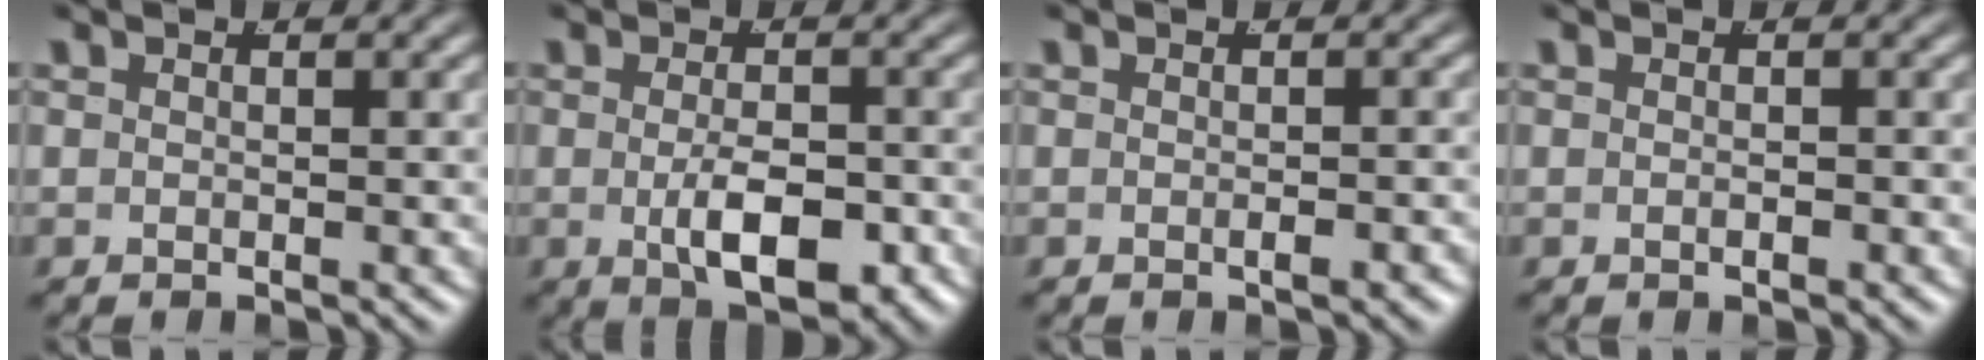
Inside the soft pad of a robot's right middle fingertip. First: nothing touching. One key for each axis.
{"total": 5.4, "fx": -1.6, "fy": 2.1, "fz": 4.7, "tx": -0.068, "ty": -0.017, "tz": -0.016}
{"total": 0.9, "fx": -0.6, "fy": 0.1, "fz": 0.7, "tx": -0.009, "ty": 0.005, "tz": -0.012}
{"total": 0.6, "fx": -0.4, "fy": 0.1, "fz": 0.4, "tx": -0.009, "ty": 0.001, "tz": -0.007}